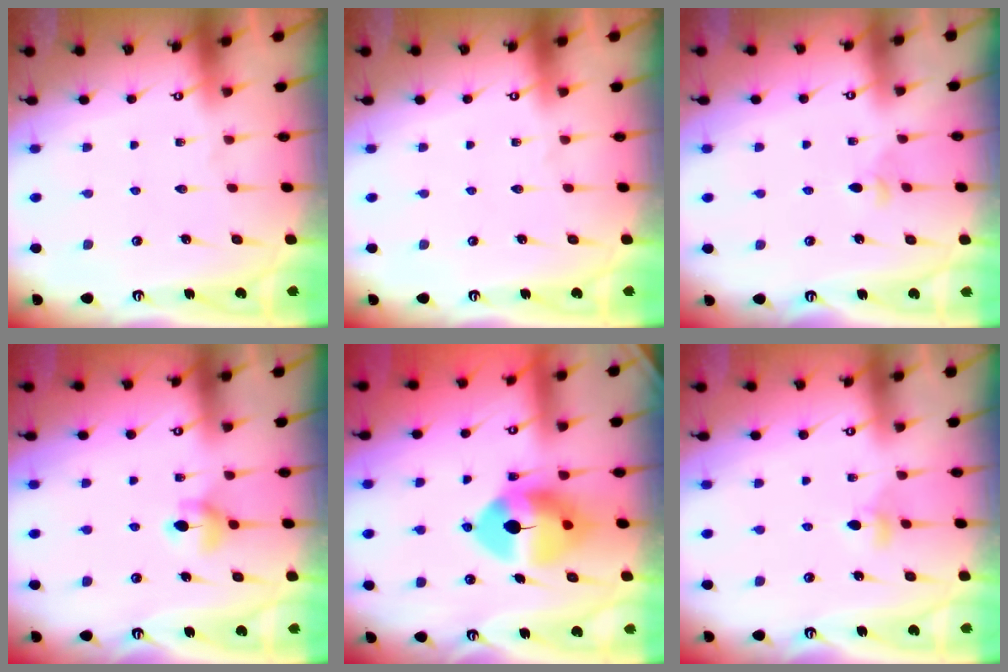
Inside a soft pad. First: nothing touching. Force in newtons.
{"total": 0.0}
{"total": 3.2, "press": 3.1, "slide": 0.8}
{"total": 5.6, "press": 5.6, "slide": 0.5}
{"total": 11.6, "press": 11.4, "slide": 2.1}
{"total": 3.7, "press": 3.6, "slide": 0.7}